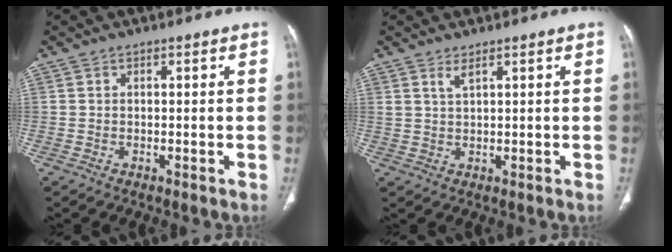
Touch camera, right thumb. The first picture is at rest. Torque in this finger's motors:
{"motor_torque": [-0.22, 0.07, 0.28, 0.46, 0.02]}